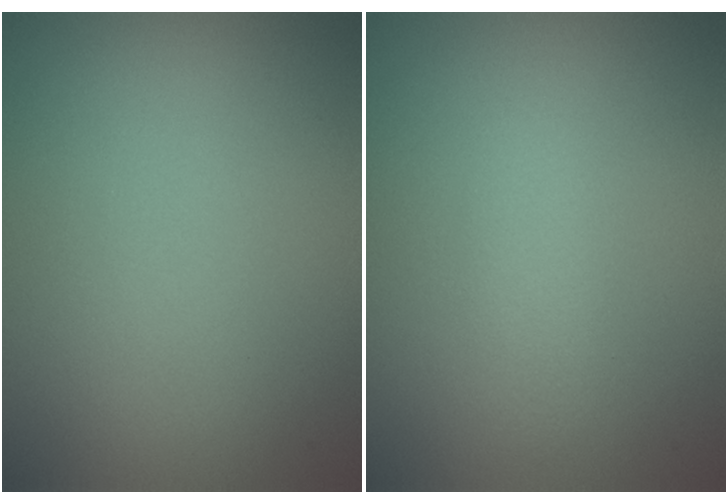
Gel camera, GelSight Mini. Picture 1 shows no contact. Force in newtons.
{"total": 1.4, "press": 1.4, "slide": 0.1}